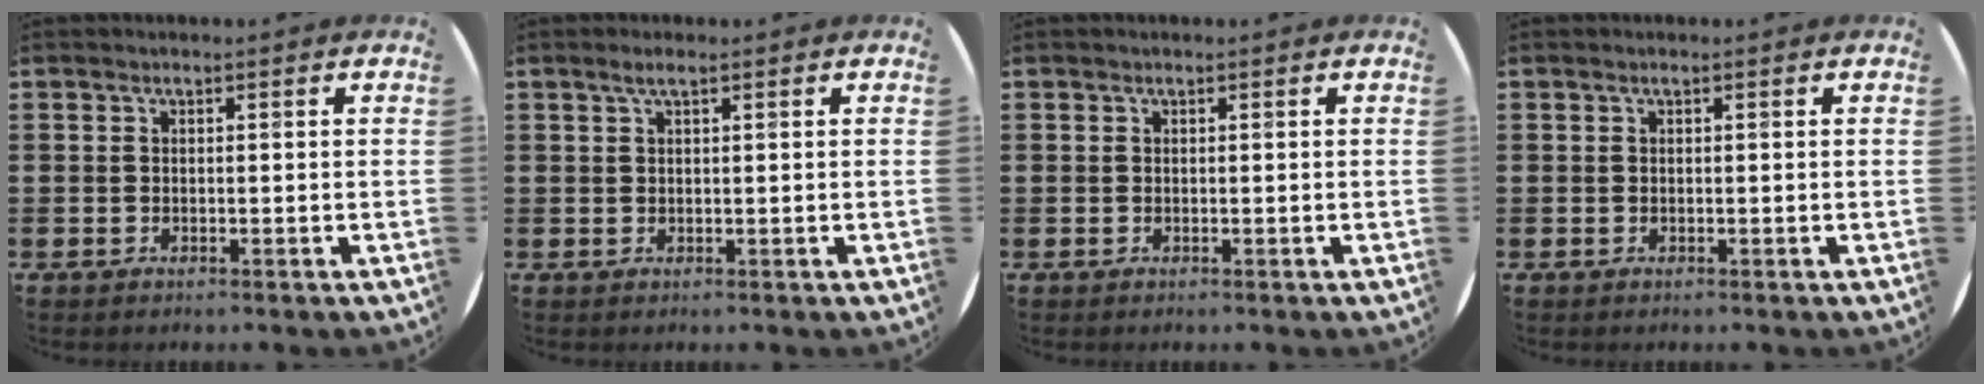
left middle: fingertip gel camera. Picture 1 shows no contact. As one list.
[{"total": 1.4, "force": [0.9, 0.2, 1.1], "torque": [-0.021, 0.004, 0.015]}, {"total": 0.0}, {"total": 0.0}]